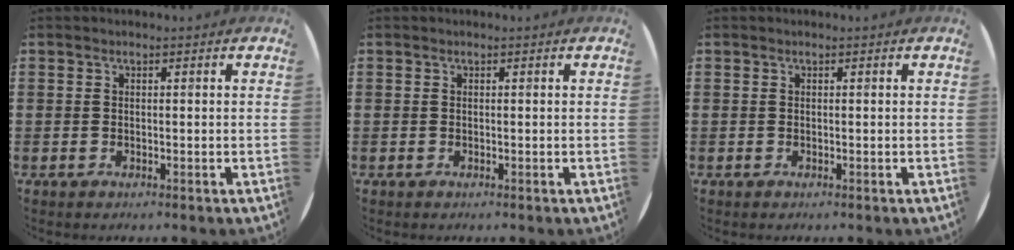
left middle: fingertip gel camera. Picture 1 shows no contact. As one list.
[{"total": 0.0}, {"total": 0.0}]